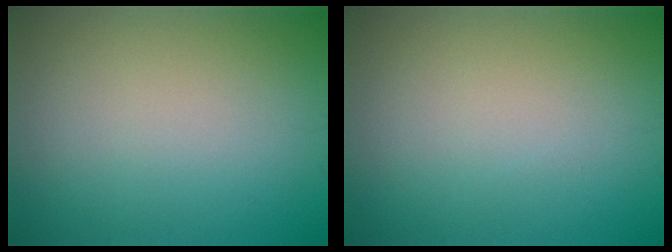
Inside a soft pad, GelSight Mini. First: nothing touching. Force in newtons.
{"total": 0.0}